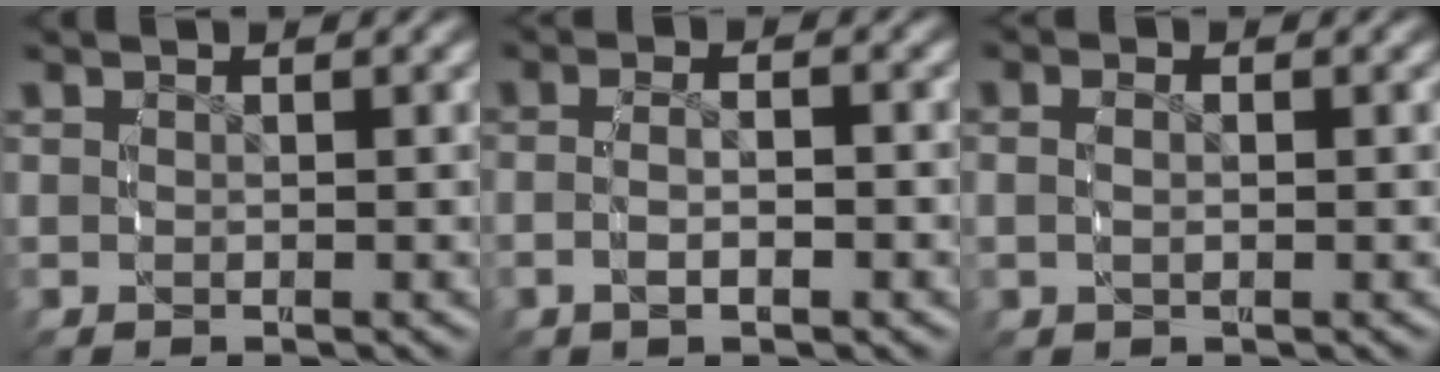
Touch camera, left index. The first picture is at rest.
{"total": 2.8, "force": [-0.9, 1.0, 2.5], "torque": [-0.051, 0.006, -0.020]}
{"total": 1.8, "force": [0.0, 1.1, 1.5], "torque": [-0.031, 0.001, 0.001]}